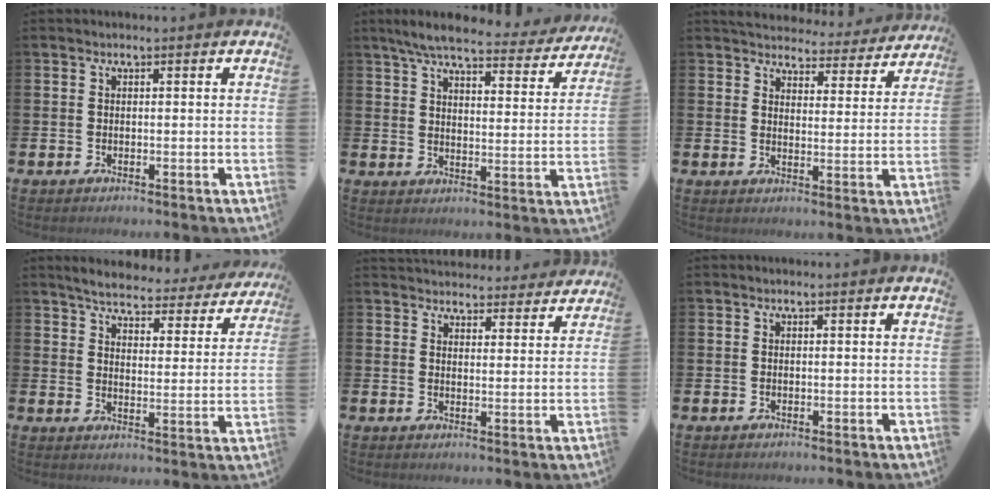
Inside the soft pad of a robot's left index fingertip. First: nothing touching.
{"total": 7.1, "force": [6.3, 1.0, 3.2], "torque": [-0.069, -0.033, 0.105]}
{"total": 4.9, "force": [4.7, 1.1, 0.2], "torque": [-0.011, -0.043, 0.079]}
{"total": 4.9, "force": [4.7, 0.7, 1.4], "torque": [-0.042, -0.034, 0.074]}
{"total": 4.3, "force": [4.2, 1.0, -0.2], "torque": [0.004, -0.030, 0.073]}
{"total": 0.0}